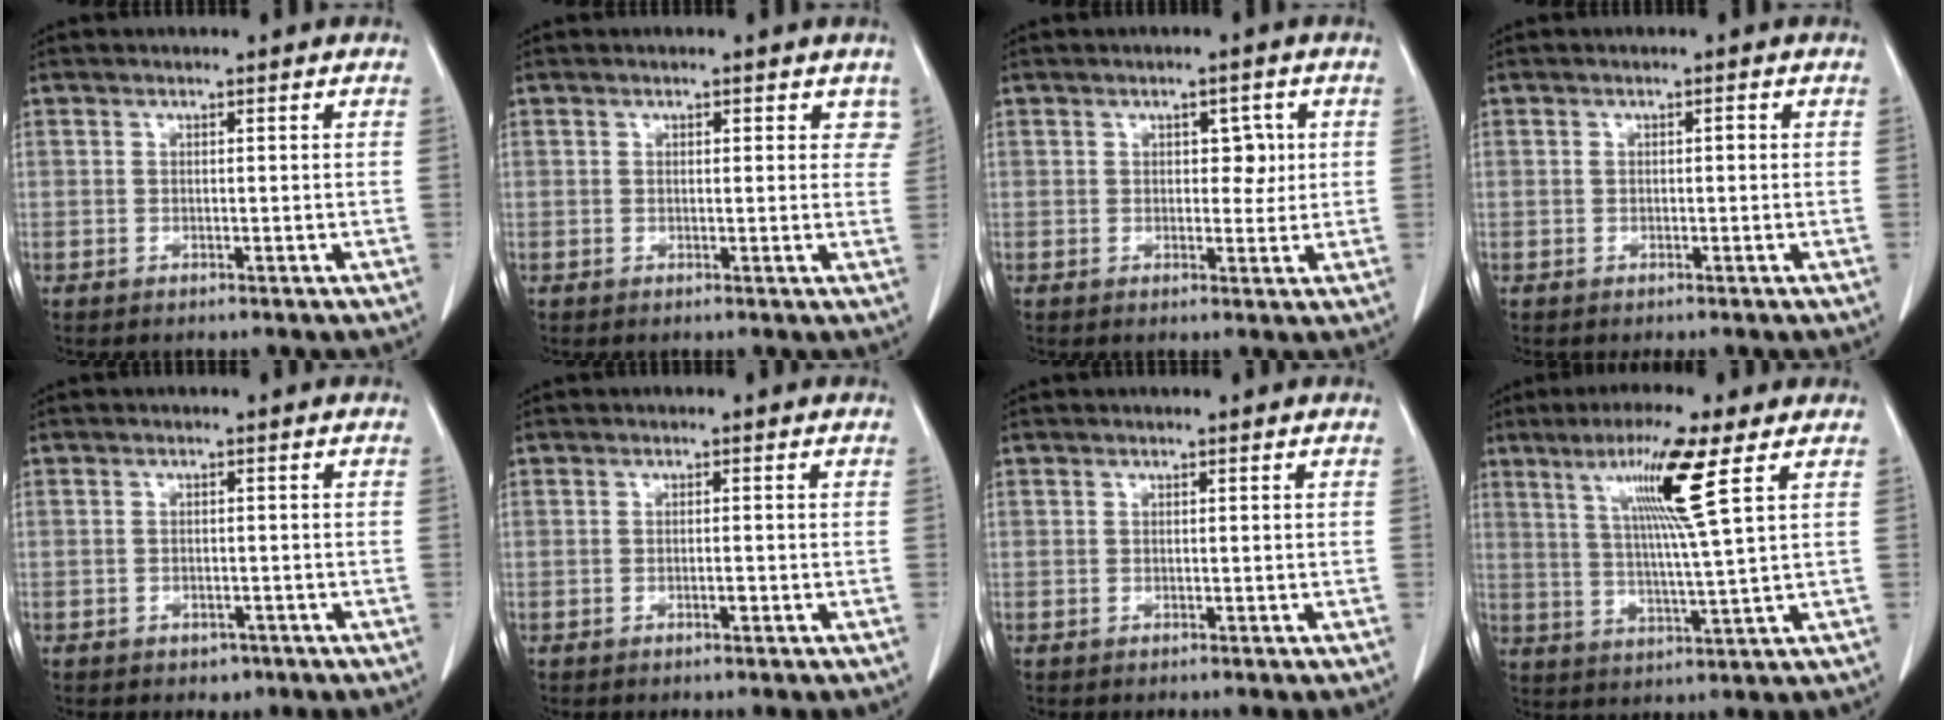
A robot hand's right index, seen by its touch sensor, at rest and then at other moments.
{"total": 3.0, "force": [1.9, 1.6, 1.6], "torque": [0.005, 0.001, 0.015]}
{"total": 3.3, "force": [0.9, 1.9, 2.6], "torque": [-0.029, 0.004, 0.012]}
{"total": 0.8, "force": [0.0, 0.4, 0.7], "torque": [-0.012, 0.006, 0.002]}
{"total": 2.1, "force": [-1.2, 1.5, 0.8], "torque": [-0.007, 0.004, -0.006]}
{"total": 1.0, "force": [-0.5, 0.1, 0.9], "torque": [-0.018, 0.002, -0.006]}
{"total": 0.0}
{"total": 10.7, "force": [4.7, -1.5, 9.5], "torque": [-0.173, 0.001, 0.088]}